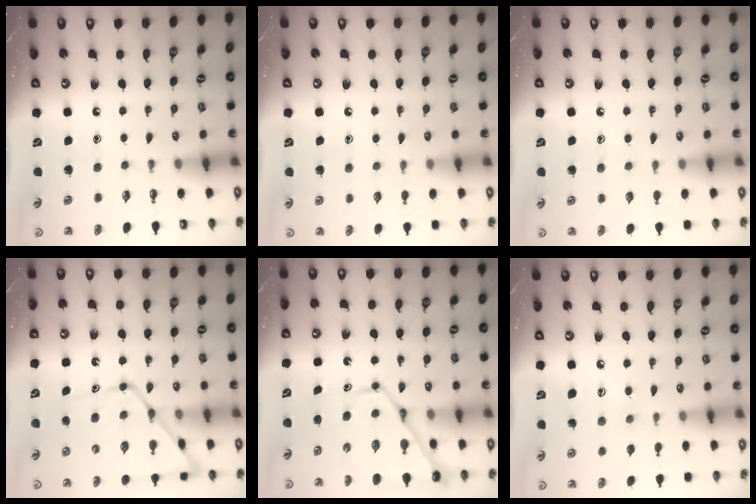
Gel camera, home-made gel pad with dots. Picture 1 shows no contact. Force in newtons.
{"total": 5.7, "press": 5.7, "slide": 0.6}
{"total": 5.7, "press": 5.7, "slide": 0.6}
{"total": 14.1, "press": 14.1, "slide": 1.3}
{"total": 13.3, "press": 13.2, "slide": 1.2}
{"total": 8.9, "press": 8.9, "slide": 0.5}